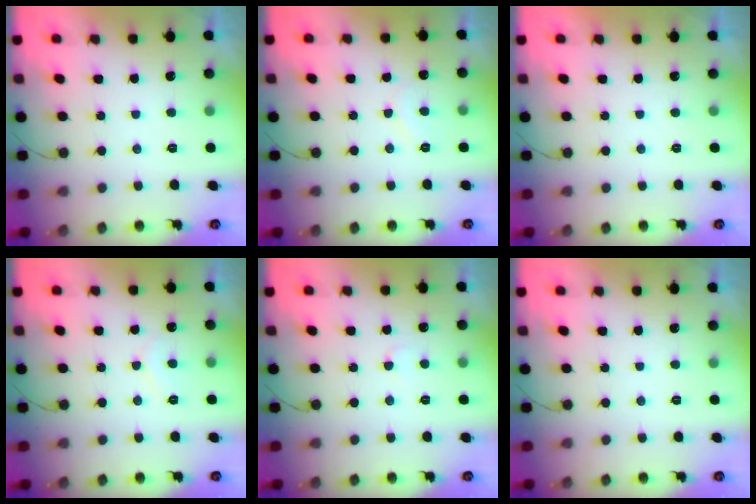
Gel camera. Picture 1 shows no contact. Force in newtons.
{"total": 5.6, "press": 5.6, "slide": 0.5}
{"total": 1.9, "press": 1.9, "slide": 0.1}
{"total": 4.8, "press": 4.8, "slide": 0.5}
{"total": 2.7, "press": 2.7, "slide": 0.2}
{"total": 0.0}